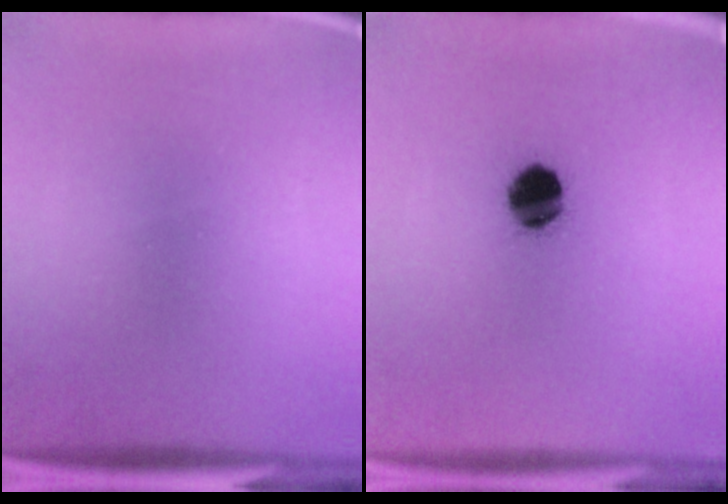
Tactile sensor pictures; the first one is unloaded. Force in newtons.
{"total": 8.7}